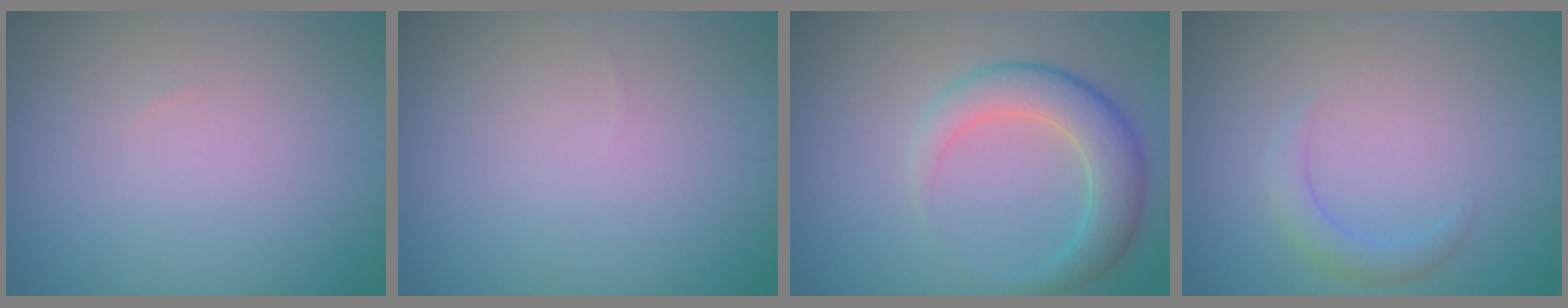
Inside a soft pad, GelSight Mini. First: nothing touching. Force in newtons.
{"total": 0.0}
{"total": 4.6, "press": 4.6, "slide": 0.3}
{"total": 1.8, "press": 1.8, "slide": 0.2}